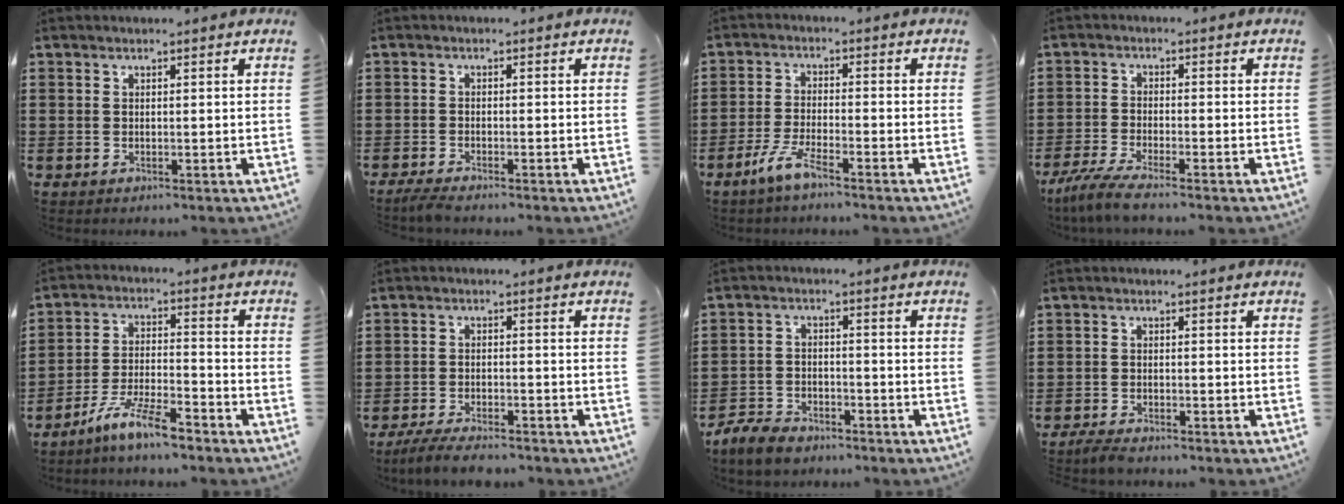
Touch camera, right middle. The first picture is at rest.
{"total": 1.9, "force": [-1.7, 0.1, 0.8], "torque": [-0.022, 0.000, -0.034]}
{"total": 4.7, "force": [-3.3, 0.4, 3.4], "torque": [-0.082, -0.009, -0.067]}
{"total": 4.3, "force": [-3.6, 0.0, 2.3], "torque": [-0.068, -0.017, -0.076]}
{"total": 7.8, "force": [-6.4, 0.7, 4.4], "torque": [-0.095, -0.002, -0.122]}
{"total": 4.5, "force": [-4.1, 0.7, 1.7], "torque": [-0.041, -0.004, -0.083]}
{"total": 4.9, "force": [-4.5, 1.5, 1.2], "torque": [-0.042, 0.004, -0.096]}
{"total": 2.3, "force": [-2.2, 0.3, 0.6], "torque": [-0.019, 0.001, -0.047]}